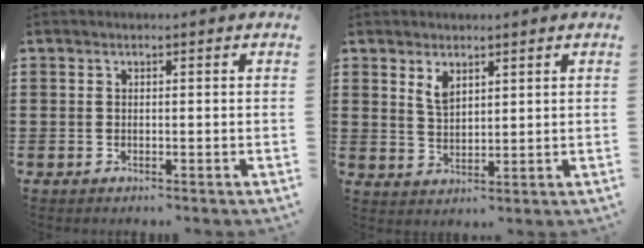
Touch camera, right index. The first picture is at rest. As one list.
[{"total": 3.2, "force": [2.0, 1.6, 1.8], "torque": [-0.042, 0.004, 0.038]}]